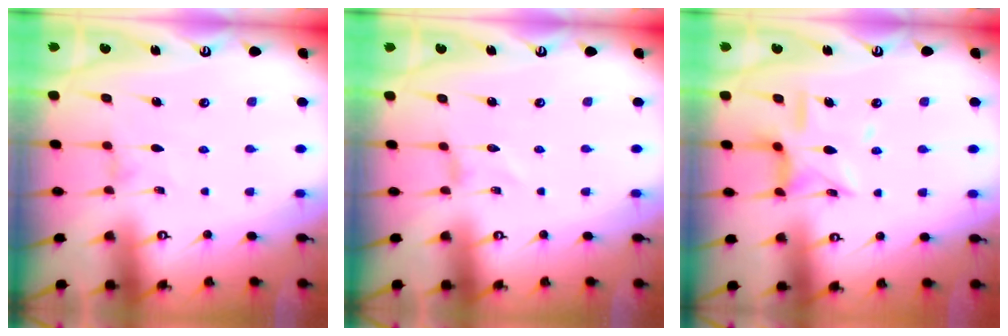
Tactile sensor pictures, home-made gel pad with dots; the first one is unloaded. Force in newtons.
{"total": 0.0}
{"total": 12.1, "press": 12.0, "slide": 0.9}